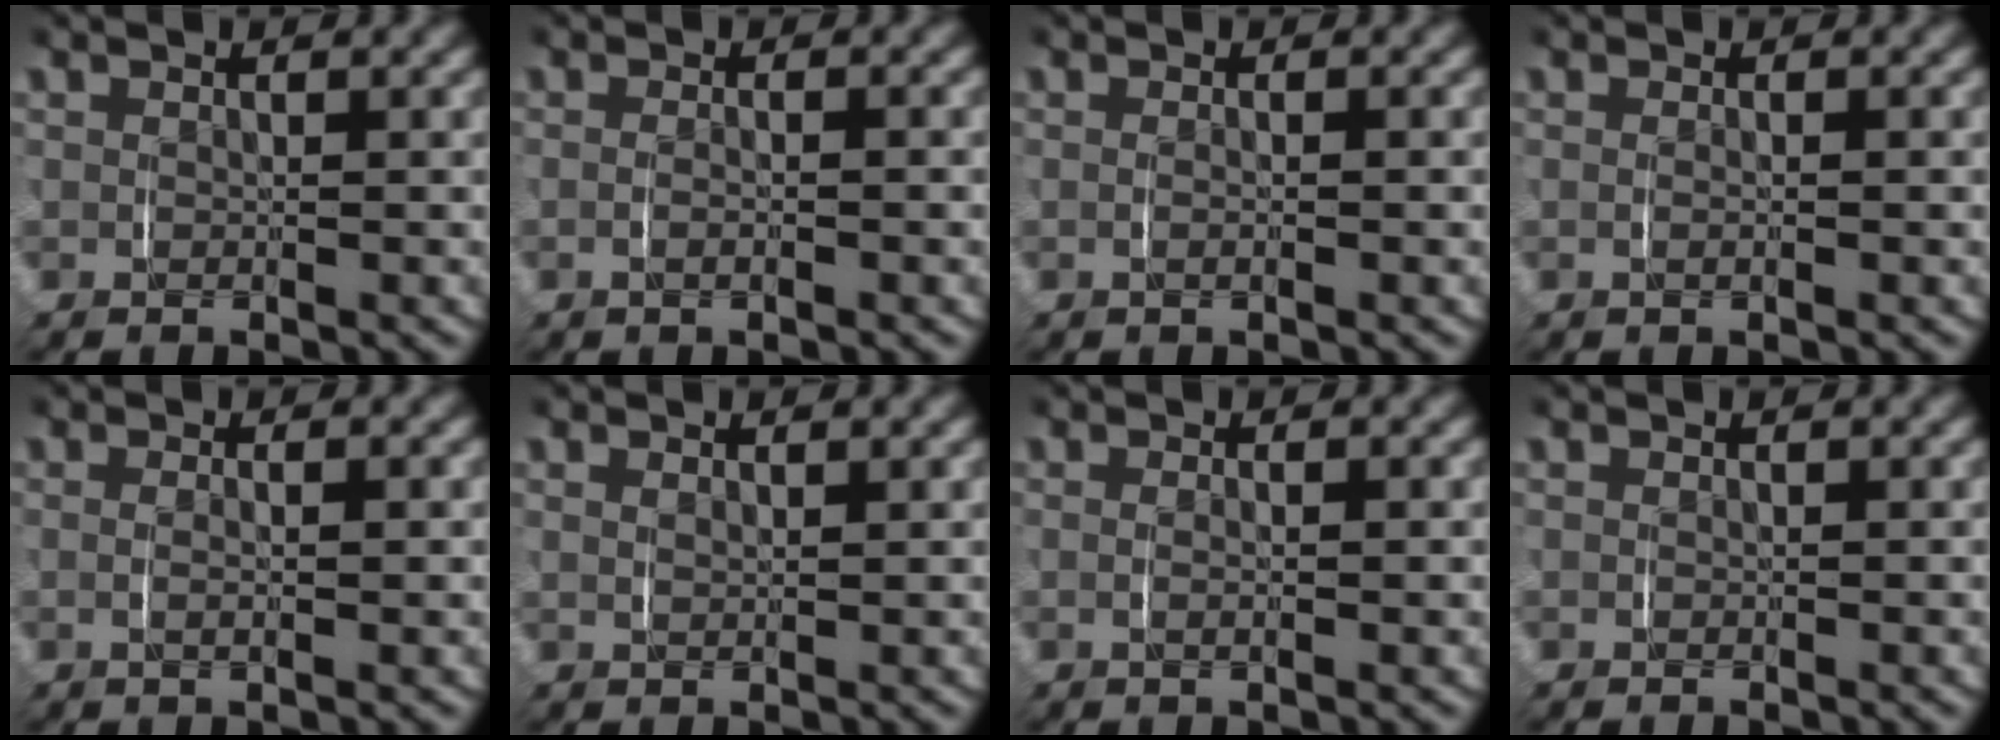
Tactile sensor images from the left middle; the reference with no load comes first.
{"total": 1.0, "force": [-0.4, 0.0, 0.9], "torque": [-0.021, -0.001, -0.006]}
{"total": 0.7, "force": [-0.2, -0.1, 0.7], "torque": [-0.016, -0.001, -0.002]}
{"total": 0.7, "force": [-0.1, -0.1, 0.7], "torque": [-0.016, -0.002, -0.001]}
{"total": 1.3, "force": [0.0, 0.0, 1.3], "torque": [-0.024, -0.003, 0.003]}
{"total": 0.8, "force": [0.7, 0.0, 0.4], "torque": [-0.007, -0.002, 0.016]}
{"total": 1.0, "force": [0.0, 0.0, 1.0], "torque": [-0.020, -0.003, 0.002]}
{"total": 0.0}